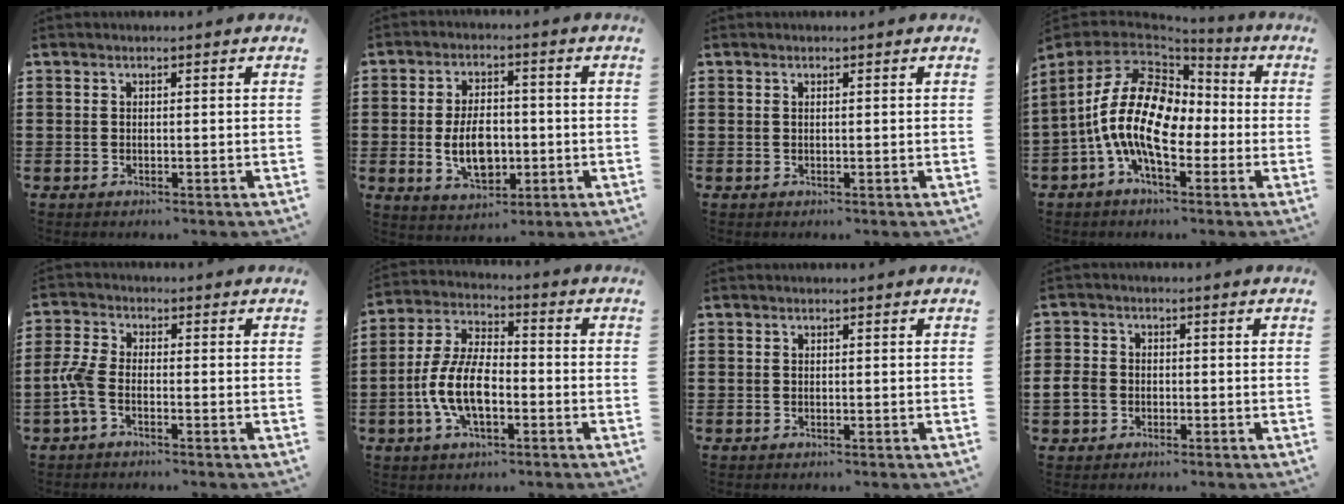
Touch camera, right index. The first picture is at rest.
{"total": 7.5, "force": [-1.2, 4.6, 5.8], "torque": [-0.095, -0.002, -0.028]}
{"total": 0.0}
{"total": 15.8, "force": [-1.9, 8.4, 13.2], "torque": [-0.302, -0.003, -0.047]}
{"total": 4.2, "force": [-1.6, 1.8, 3.4], "torque": [-0.104, -0.010, -0.042]}
{"total": 9.3, "force": [-2.8, 4.2, 7.8], "torque": [-0.179, -0.002, -0.057]}
{"total": 0.0}
{"total": 3.4, "force": [-1.3, 2.7, 1.5], "torque": [-0.047, -0.001, -0.029]}